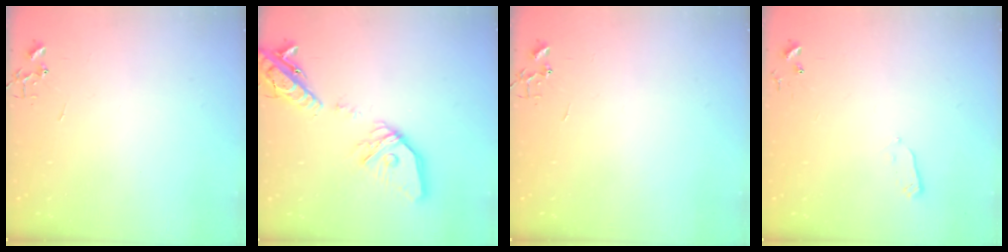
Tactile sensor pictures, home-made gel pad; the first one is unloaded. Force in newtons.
{"total": 21.4, "press": 21.2, "slide": 3.5}
{"total": 0.0}
{"total": 2.7, "press": 2.6, "slide": 0.4}